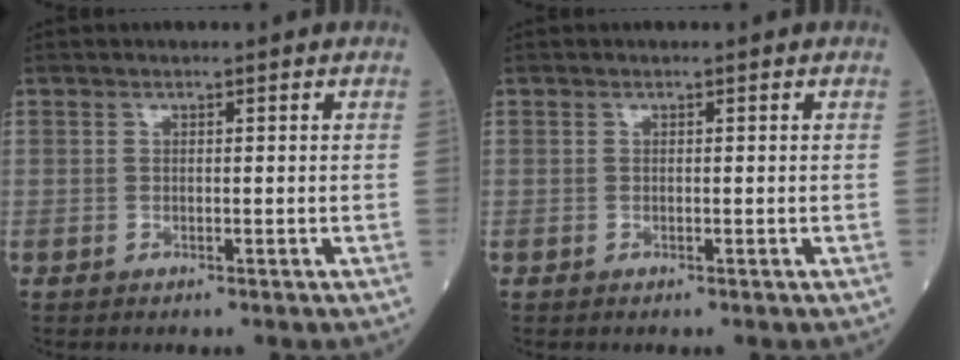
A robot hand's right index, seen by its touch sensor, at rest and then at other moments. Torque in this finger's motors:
{"motor_torque": [0.04, 0.01, 0.00, -0.01]}